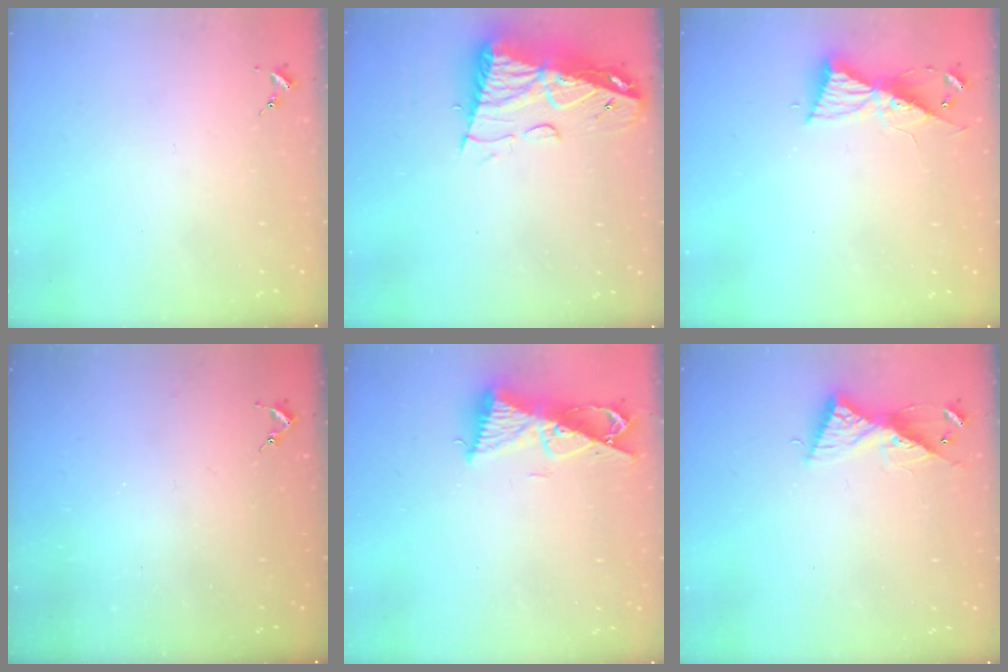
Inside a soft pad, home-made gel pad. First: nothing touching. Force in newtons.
{"total": 13.7, "press": 13.6, "slide": 1.5}
{"total": 9.2, "press": 9.2, "slide": 0.8}
{"total": 3.1, "press": 3.1, "slide": 0.4}
{"total": 9.6, "press": 9.6, "slide": 0.5}
{"total": 9.0, "press": 9.0, "slide": 0.1}